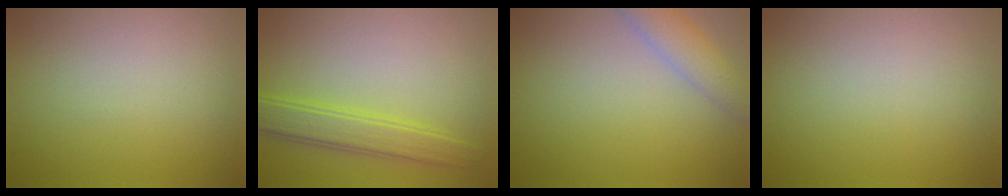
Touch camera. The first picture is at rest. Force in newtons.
{"total": 3.5, "press": 3.5, "slide": 0.2}
{"total": 3.4, "press": 3.4, "slide": 0.1}
{"total": 0.0}